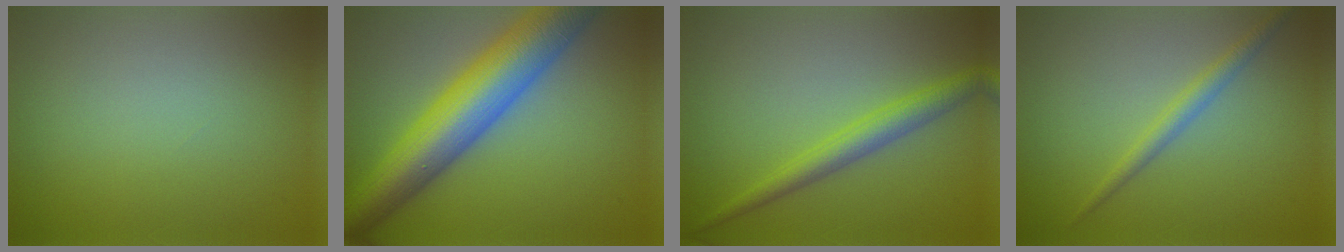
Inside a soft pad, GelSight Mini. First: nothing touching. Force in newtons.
{"total": 11.0, "press": 11.0, "slide": 0.3}
{"total": 2.9, "press": 2.9, "slide": 0.2}
{"total": 1.8, "press": 1.8, "slide": 0.0}